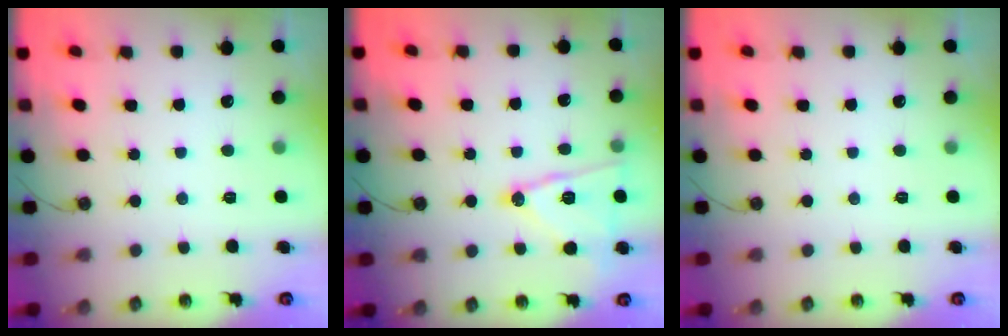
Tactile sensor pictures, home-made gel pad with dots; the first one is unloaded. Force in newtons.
{"total": 14.0, "press": 14.0, "slide": 0.8}
{"total": 0.0}